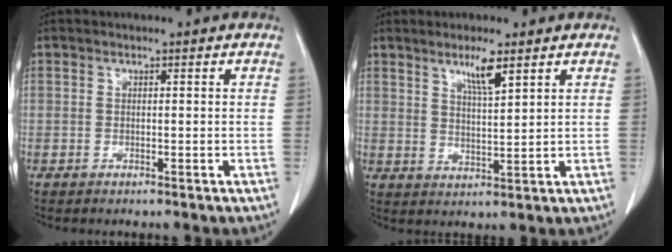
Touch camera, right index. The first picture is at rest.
{"total": 5.0, "force": [3.2, 0.5, 3.8], "torque": [-0.070, -0.007, 0.059]}